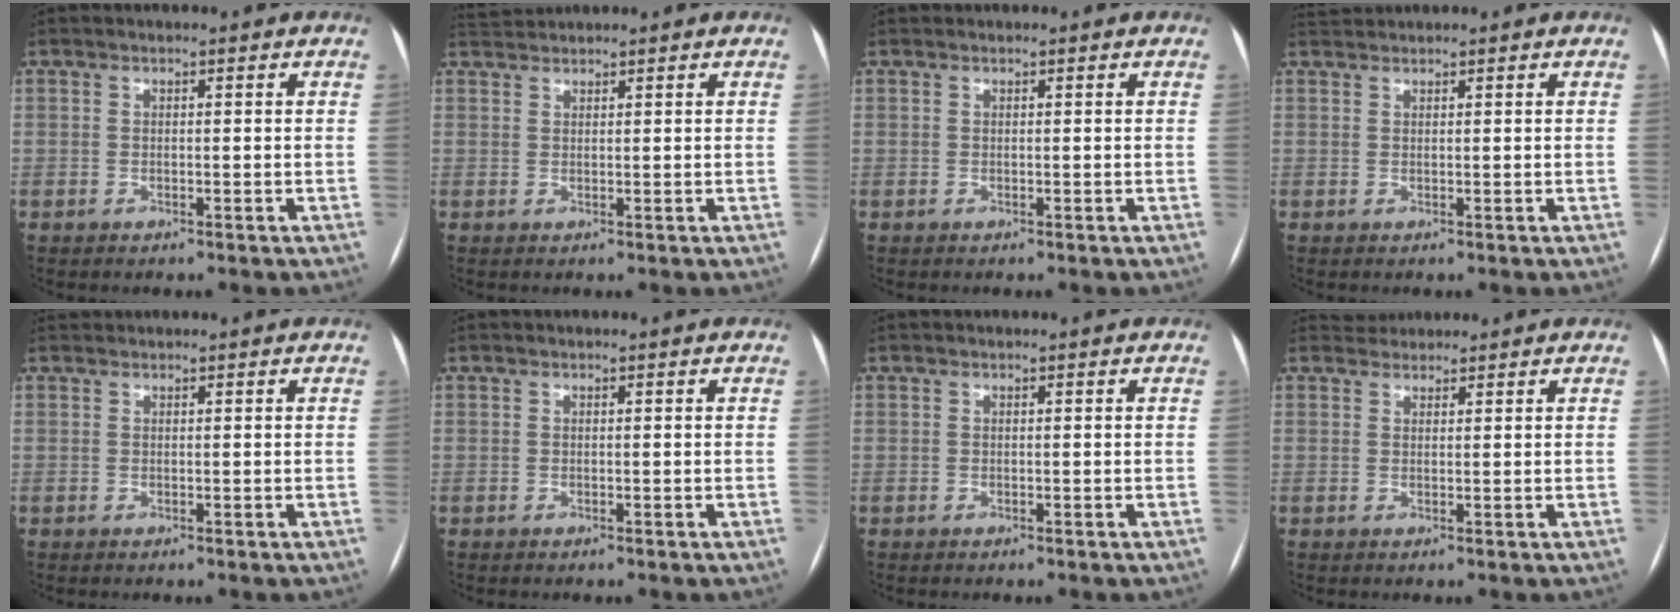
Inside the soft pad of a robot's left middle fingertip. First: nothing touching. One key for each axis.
{"total": 2.3, "fx": 2.3, "fy": -0.1, "fz": -0.2, "tx": -0.006, "ty": 0.019, "tz": 0.050}
{"total": 0.0}
{"total": 1.5, "fx": 1.5, "fy": -0.2, "fz": -0.2, "tx": -0.005, "ty": 0.015, "tz": 0.037}
{"total": 0.6, "fx": 0.5, "fy": 0.0, "fz": -0.1, "tx": -0.003, "ty": 0.015, "tz": 0.015}
{"total": 0.0}
{"total": 0.0}
{"total": 1.9, "fx": 1.8, "fy": 0.6, "fz": -0.5, "tx": 0.005, "ty": 0.013, "tz": 0.029}